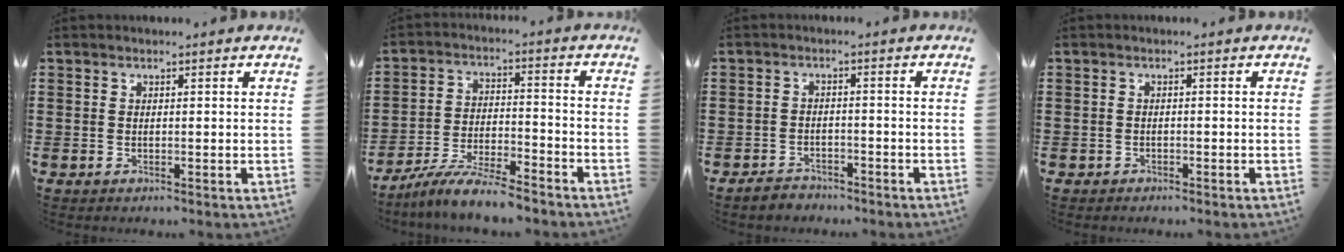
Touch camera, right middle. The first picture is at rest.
{"total": 7.4, "force": [-6.8, 0.3, 2.7], "torque": [-0.056, 0.002, -0.131]}
{"total": 2.3, "force": [-2.2, 0.6, -0.1], "torque": [-0.006, 0.004, -0.048]}
{"total": 0.7, "force": [-0.6, 0.3, 0.0], "torque": [-0.001, 0.002, -0.015]}